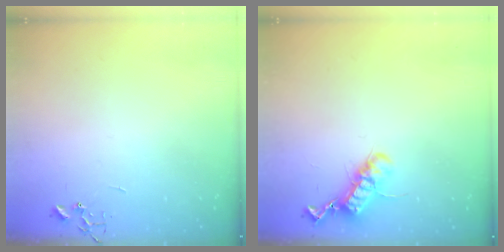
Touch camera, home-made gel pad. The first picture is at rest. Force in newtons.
{"total": 12.8, "press": 12.8, "slide": 0.8}